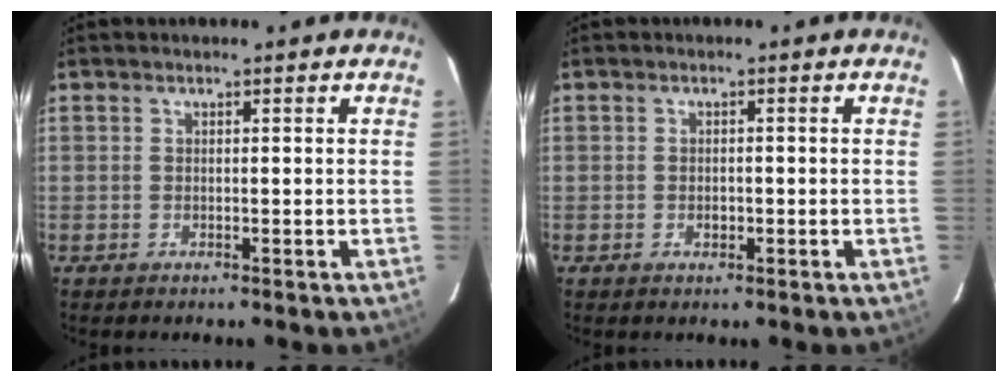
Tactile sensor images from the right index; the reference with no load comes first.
{"total": 1.5, "force": [-0.4, 1.2, 0.8], "torque": [-0.012, 0.001, -0.006]}